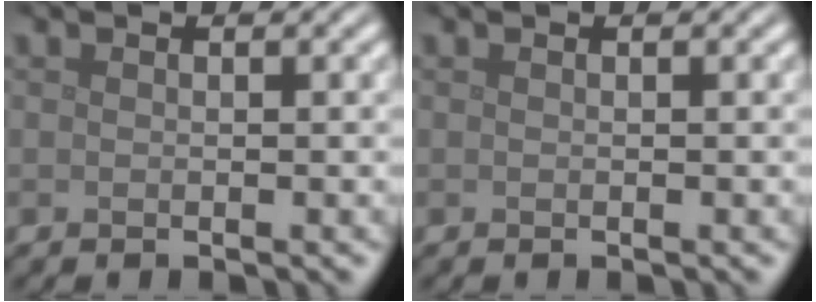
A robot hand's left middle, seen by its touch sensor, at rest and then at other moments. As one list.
[{"total": 0.0}]